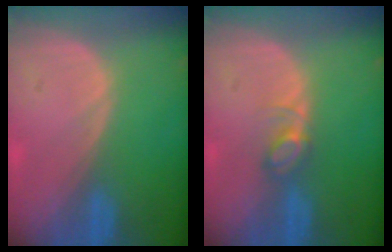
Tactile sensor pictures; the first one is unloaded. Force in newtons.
{"total": 2.8, "press": 2.8, "slide": 0.4}